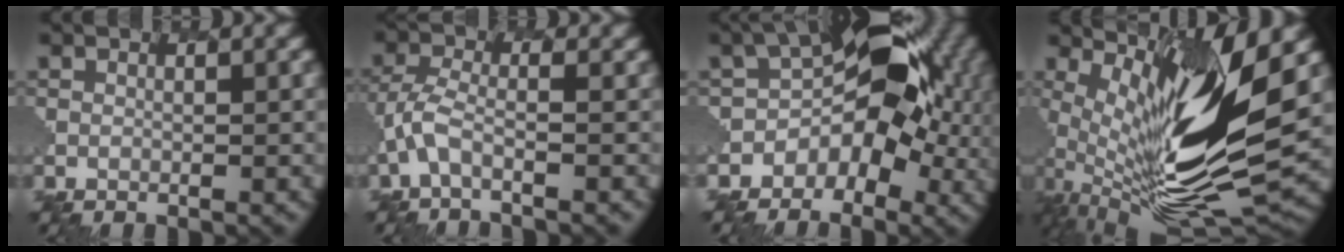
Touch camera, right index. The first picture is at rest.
{"total": 3.0, "force": [-2.6, 0.8, 1.1], "torque": [-0.082, 0.005, -0.080]}
{"total": 5.6, "force": [-1.2, 4.8, 2.8], "torque": [-0.040, 0.014, -0.055]}
{"total": 10.9, "force": [2.2, 1.8, 10.5], "torque": [-0.234, 0.001, 0.033]}